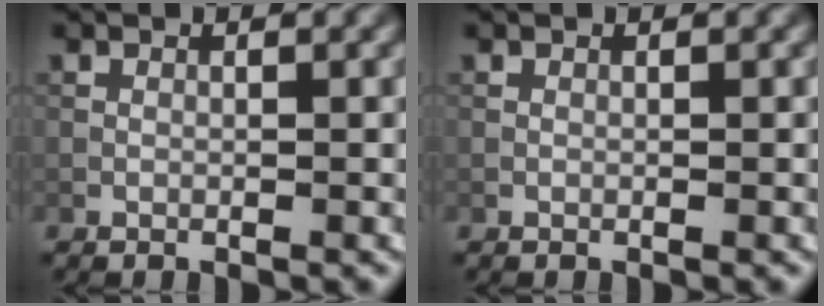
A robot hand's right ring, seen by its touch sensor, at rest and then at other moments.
{"total": 0.0}